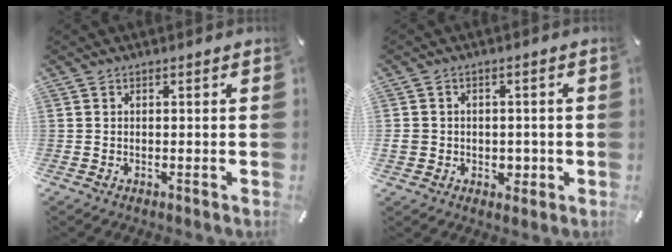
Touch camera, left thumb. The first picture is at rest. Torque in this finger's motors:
{"motor_torque": [-0.03, 0.24, 0.15, -0.17, 0.01]}